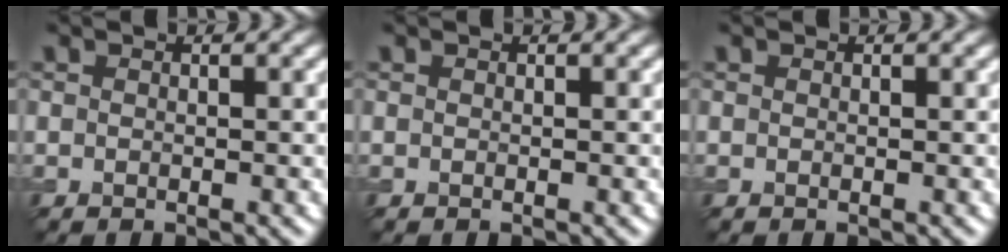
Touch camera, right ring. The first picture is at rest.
{"total": 0.0}
{"total": 0.0}